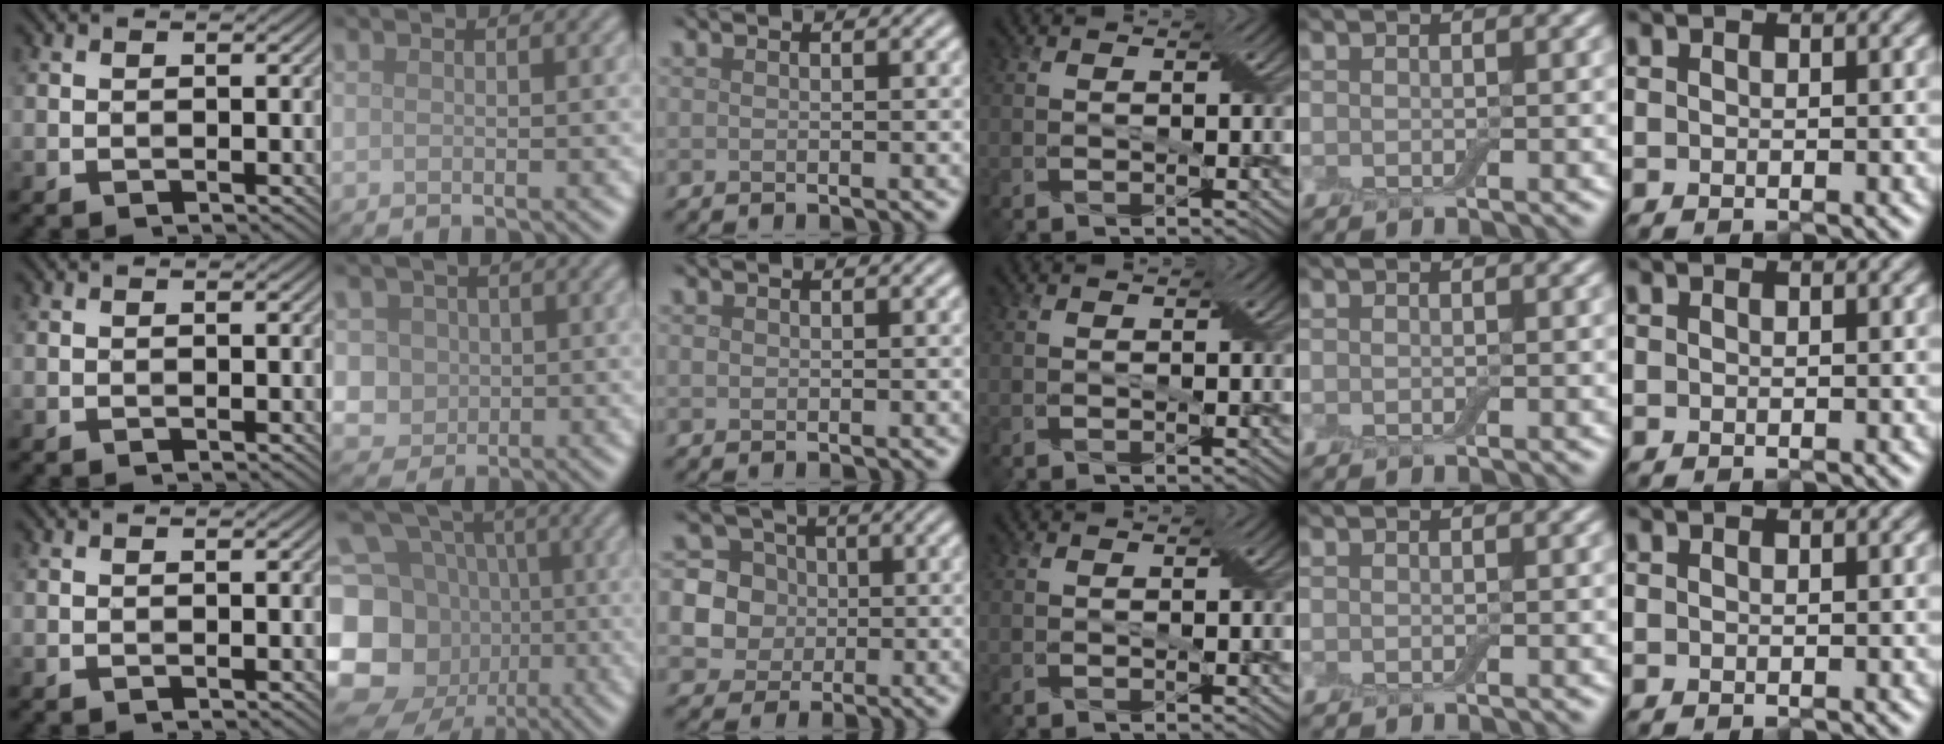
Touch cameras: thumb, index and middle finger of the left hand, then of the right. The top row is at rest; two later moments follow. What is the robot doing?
{"motion": "press", "object": "electronic device side button"}